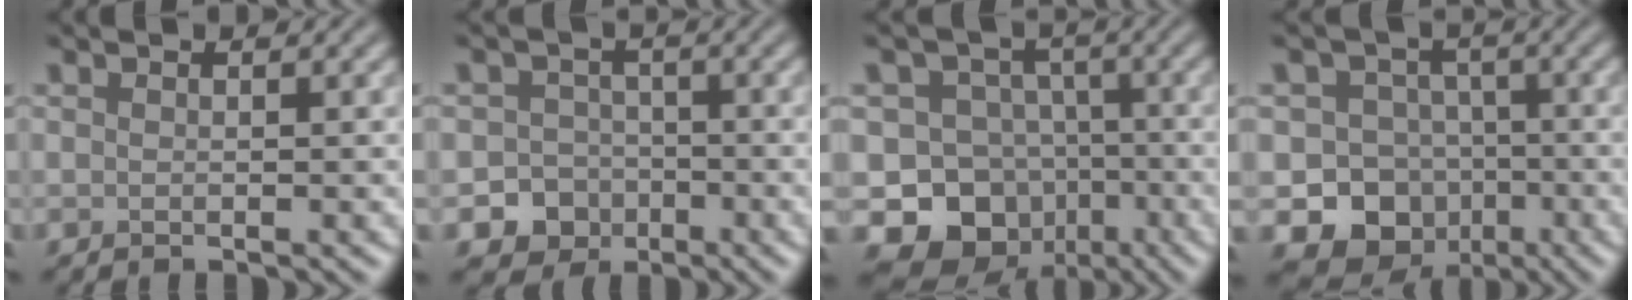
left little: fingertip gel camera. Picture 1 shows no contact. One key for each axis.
{"total": 6.6, "fx": -3.3, "fy": 5.6, "fz": 1.2, "tx": 0.015, "ty": -0.015, "tz": -0.067}
{"total": 11.2, "fx": -5.2, "fy": 9.3, "fz": 3.4, "tx": -0.045, "ty": -0.009, "tz": -0.106}
{"total": 12.4, "fx": -5.3, "fy": 10.8, "fz": 3.1, "tx": -0.034, "ty": -0.031, "tz": -0.096}